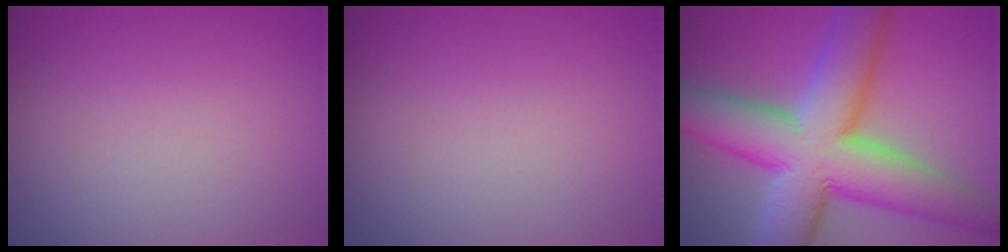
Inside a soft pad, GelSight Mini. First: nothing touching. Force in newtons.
{"total": 0.0}
{"total": 12.6, "press": 12.6, "slide": 0.3}